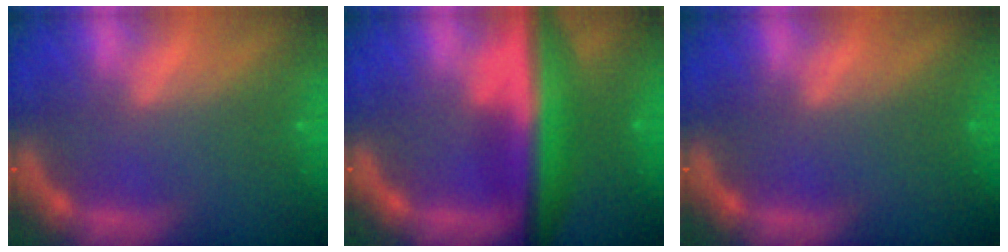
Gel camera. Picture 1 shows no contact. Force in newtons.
{"total": 9.5}
{"total": 0.0}